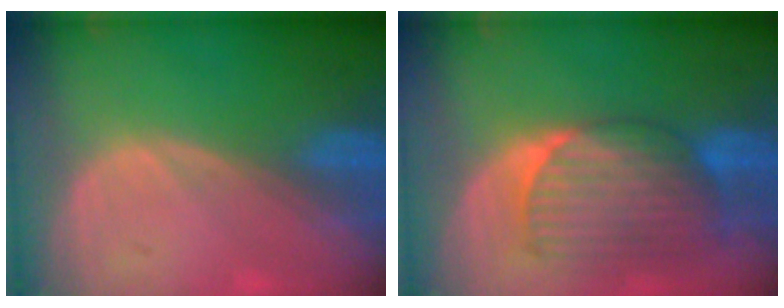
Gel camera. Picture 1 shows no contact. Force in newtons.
{"total": 9.0, "press": 8.4, "slide": 3.3}